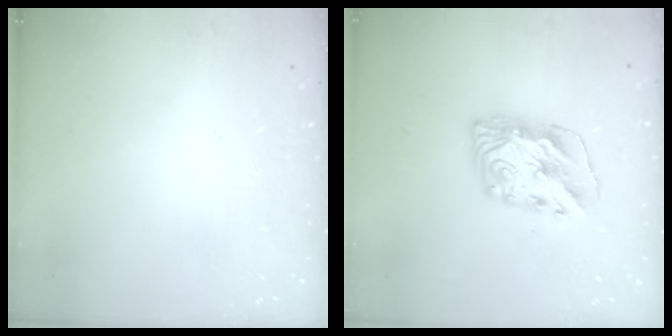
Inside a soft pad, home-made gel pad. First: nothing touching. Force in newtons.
{"total": 10.9, "press": 10.9, "slide": 0.5}